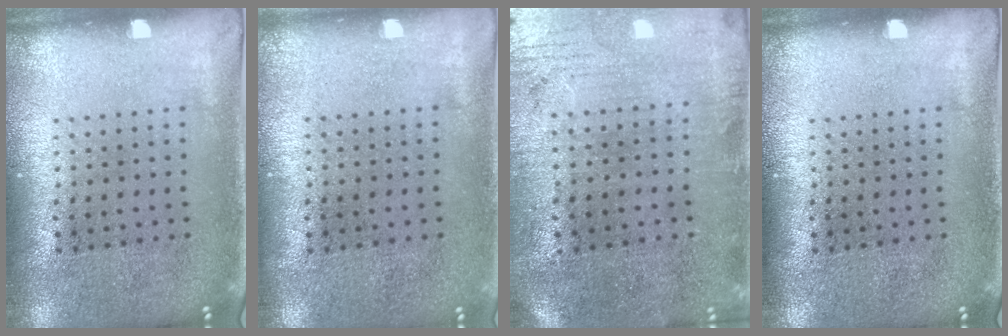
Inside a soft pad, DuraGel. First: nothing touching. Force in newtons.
{"total": 0.0}
{"total": 0.5, "press": 0.2, "slide": 0.5}
{"total": 0.0}